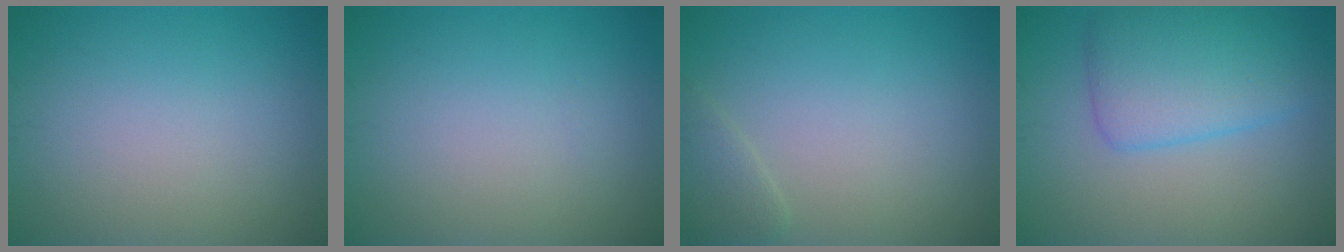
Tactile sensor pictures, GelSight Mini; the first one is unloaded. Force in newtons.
{"total": 0.0}
{"total": 1.4, "press": 1.4, "slide": 0.1}
{"total": 5.4, "press": 5.4, "slide": 0.2}